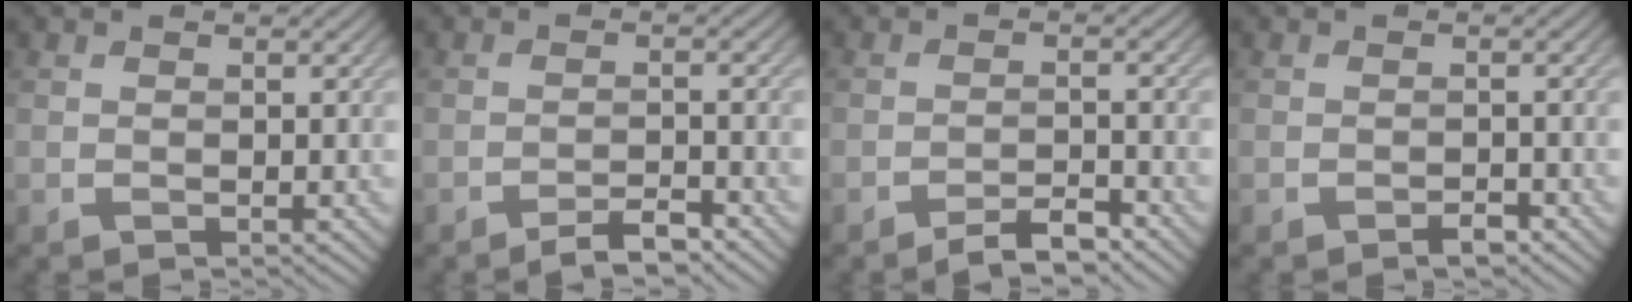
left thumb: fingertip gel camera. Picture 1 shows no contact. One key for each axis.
{"total": 3.2, "fx": -2.6, "fy": 0.5, "fz": 1.8, "tx": -0.028, "ty": 0.008, "tz": -0.046}
{"total": 3.7, "fx": -3.0, "fy": 0.7, "fz": 2.0, "tx": -0.032, "ty": 0.008, "tz": -0.053}
{"total": 1.4, "fx": -1.0, "fy": 0.5, "fz": 0.8, "tx": -0.010, "ty": 0.000, "tz": -0.018}